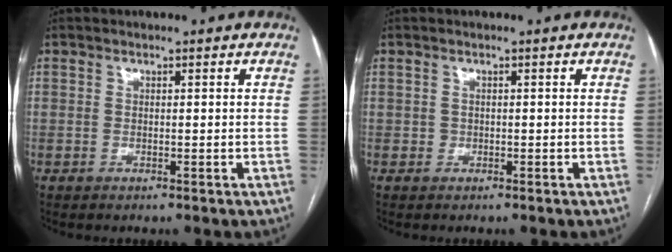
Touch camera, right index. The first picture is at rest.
{"total": 0.6, "force": [-0.1, 0.5, 0.0], "torque": [0.000, 0.004, -0.003]}